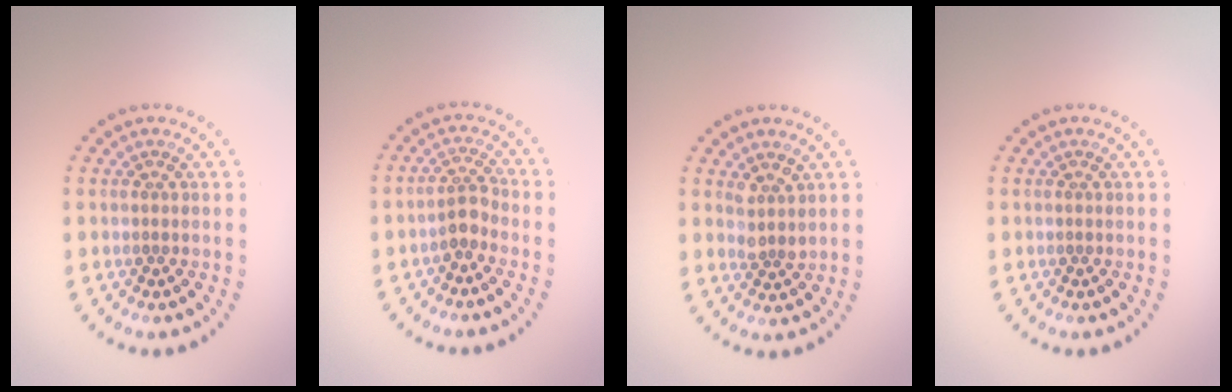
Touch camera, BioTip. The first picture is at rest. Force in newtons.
{"total": 2.0, "press": 1.6, "slide": 1.2}
{"total": 1.6, "press": 1.4, "slide": 0.8}
{"total": 0.0}